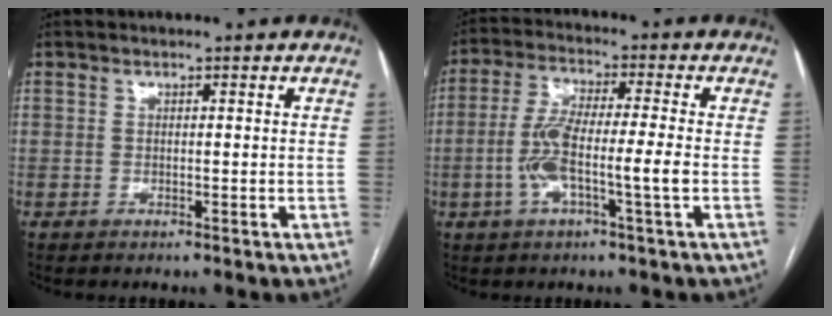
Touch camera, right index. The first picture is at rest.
{"total": 8.7, "force": [-2.0, 0.4, 8.4], "torque": [-0.174, 0.010, -0.043]}